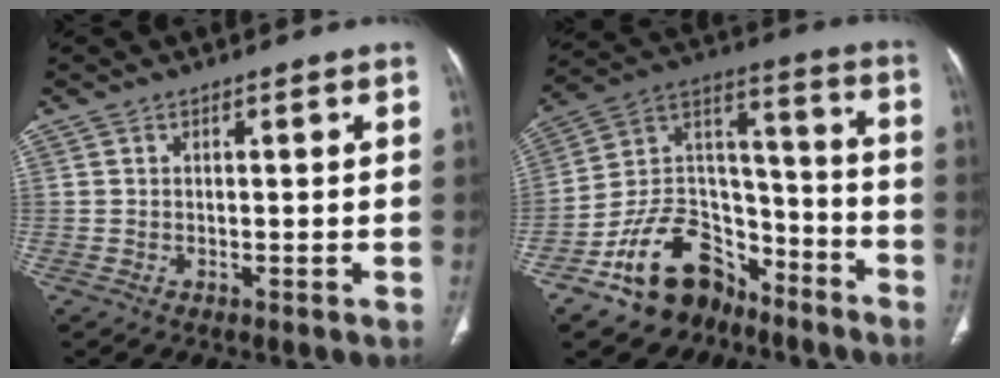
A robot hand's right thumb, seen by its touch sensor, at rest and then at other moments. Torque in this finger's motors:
{"motor_torque": [0.39, 0.37, 1.48, -1.30, 0.36]}